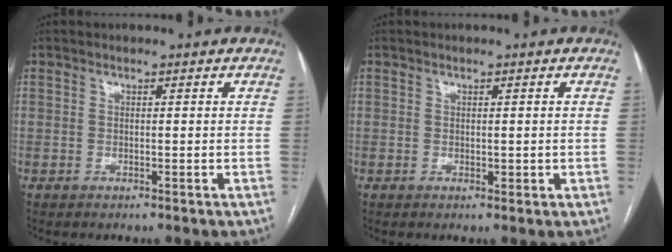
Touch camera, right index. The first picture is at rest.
{"total": 1.3, "force": [-0.1, 0.8, 1.0], "torque": [-0.011, 0.000, 0.002]}